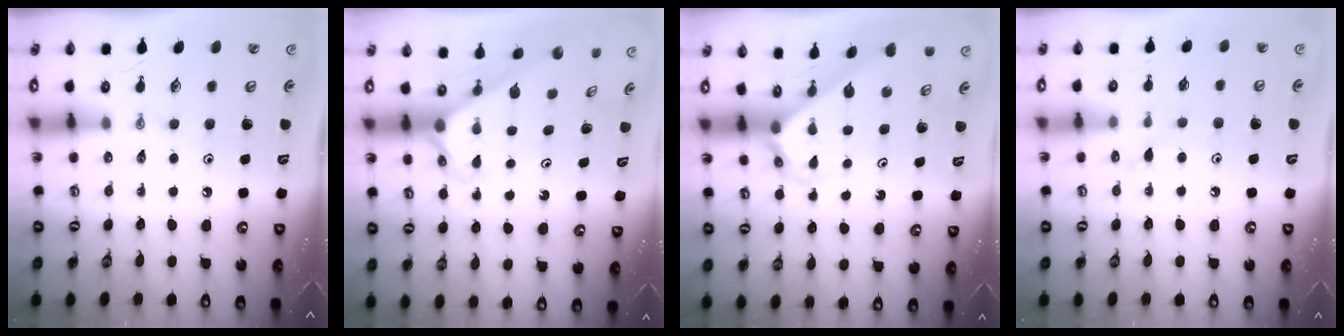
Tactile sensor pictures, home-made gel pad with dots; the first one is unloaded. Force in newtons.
{"total": 2.3, "press": 2.3, "slide": 0.2}
{"total": 2.7, "press": 2.7, "slide": 0.2}
{"total": 6.6, "press": 6.6, "slide": 0.7}